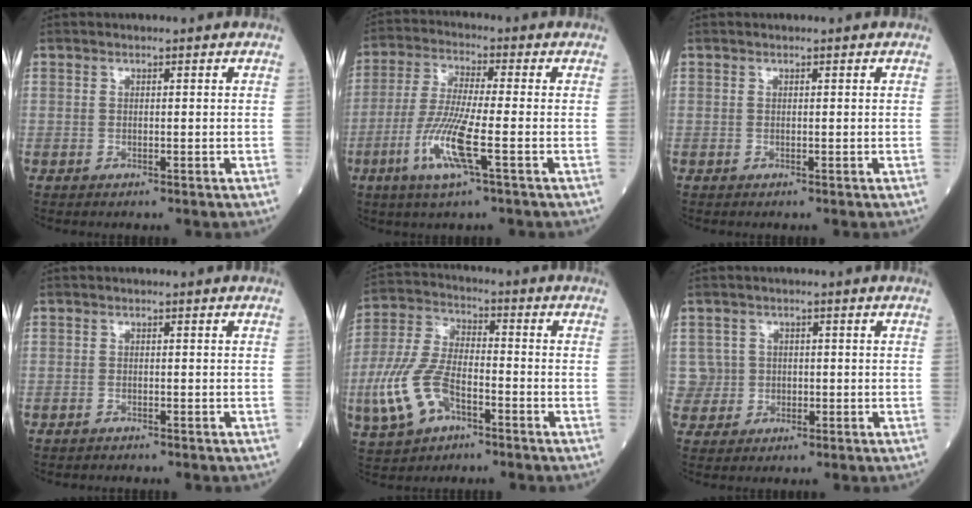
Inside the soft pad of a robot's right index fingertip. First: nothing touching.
{"total": 9.8, "force": [-3.5, 0.3, 9.1], "torque": [-0.192, -0.015, -0.072]}
{"total": 0.0}
{"total": 0.8, "force": [-0.7, 0.2, 0.0], "torque": [-0.006, -0.001, -0.011]}
{"total": 11.6, "force": [-4.6, 5.9, 8.9], "torque": [-0.216, 0.004, -0.086]}
{"total": 3.6, "force": [0.1, 3.6, -0.5], "torque": [0.024, 0.012, 0.004]}